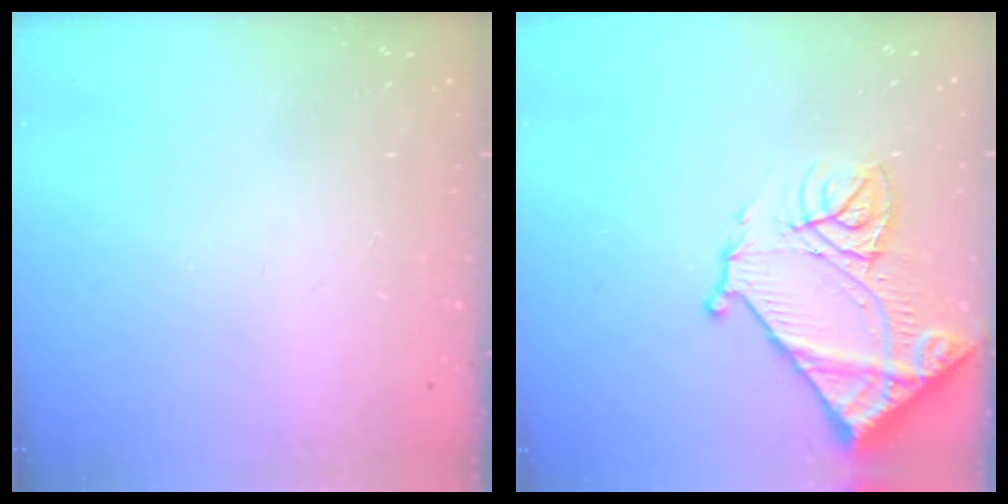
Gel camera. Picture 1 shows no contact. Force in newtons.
{"total": 17.7, "press": 17.6, "slide": 1.9}